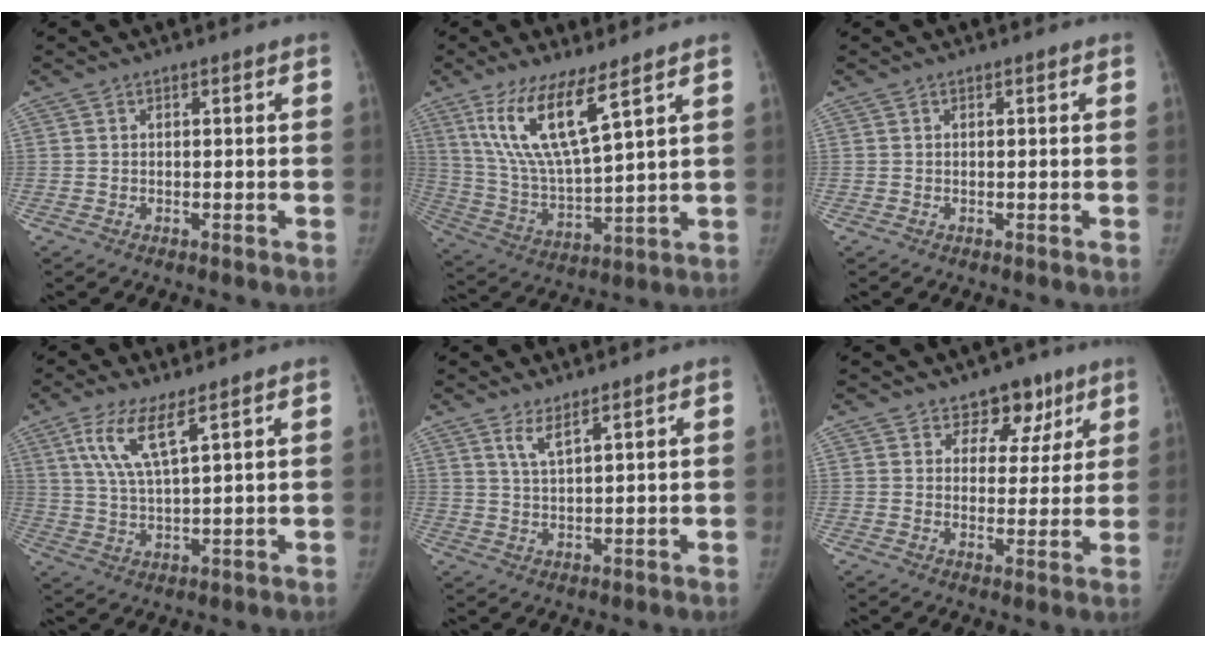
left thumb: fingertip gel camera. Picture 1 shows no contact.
{"total": 14.0, "force": [7.8, 3.0, 11.2], "torque": [-0.225, -0.044, 0.166]}
{"total": 0.0}
{"total": 8.1, "force": [4.4, 1.7, 6.6], "torque": [-0.144, -0.020, 0.095]}
{"total": 3.2, "force": [2.3, 0.5, 2.2], "torque": [-0.047, -0.020, 0.051]}
{"total": 7.0, "force": [4.6, 4.9, 2.0], "torque": [0.018, -0.019, 0.065]}